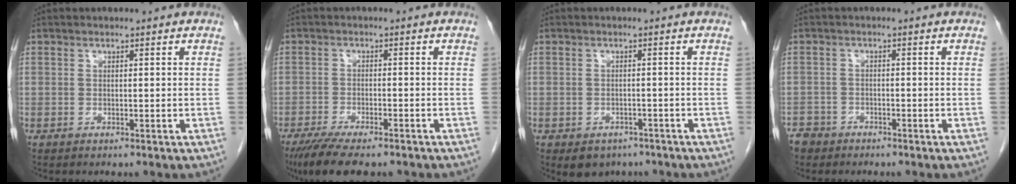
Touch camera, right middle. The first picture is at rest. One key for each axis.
{"total": 10.1, "fx": -8.0, "fy": 2.4, "fz": 5.7, "tx": -0.087, "ty": -0.015, "tz": -0.125}
{"total": 4.4, "fx": -3.2, "fy": 2.9, "fz": 1.0, "tx": -0.007, "ty": 0.005, "tz": -0.039}
{"total": 3.4, "fx": -2.7, "fy": 2.0, "fz": -0.1, "tx": -0.003, "ty": 0.005, "tz": -0.052}